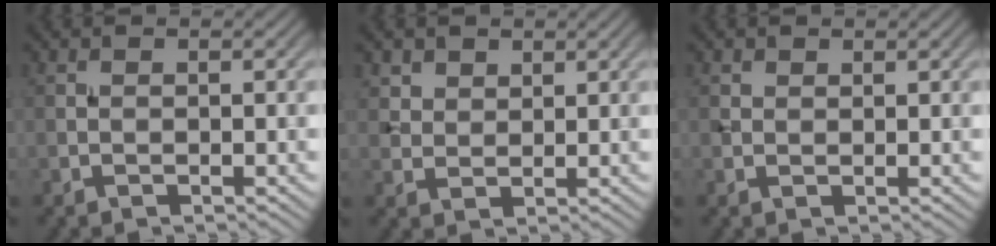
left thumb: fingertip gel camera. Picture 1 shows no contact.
{"total": 2.9, "force": [2.0, 1.9, 0.8], "torque": [-0.027, -0.007, 0.046]}
{"total": 1.0, "force": [0.7, 0.6, 0.2], "torque": [-0.005, 0.000, 0.015]}